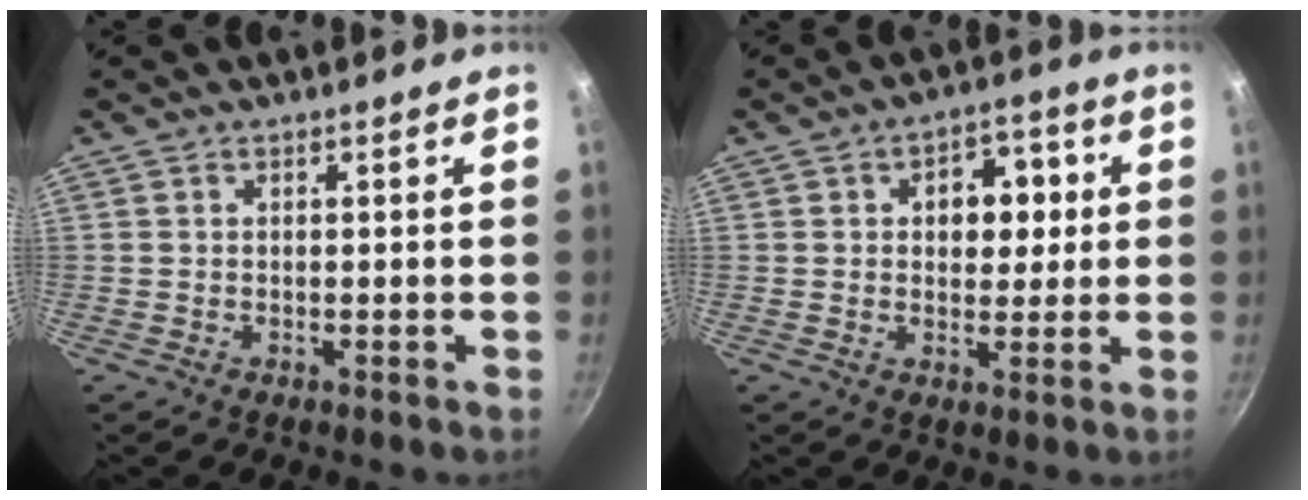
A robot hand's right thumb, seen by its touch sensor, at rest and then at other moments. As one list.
[{"total": 8.6, "force": [1.7, 6.0, 5.9], "torque": [-0.035, 0.004, 0.017]}]